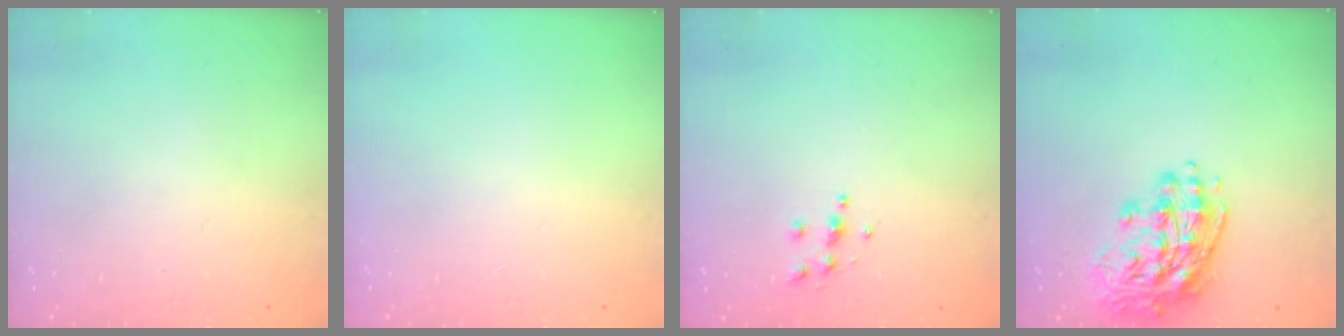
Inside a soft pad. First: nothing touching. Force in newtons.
{"total": 0.0}
{"total": 4.4, "press": 4.4, "slide": 0.4}
{"total": 16.2, "press": 16.0, "slide": 2.6}